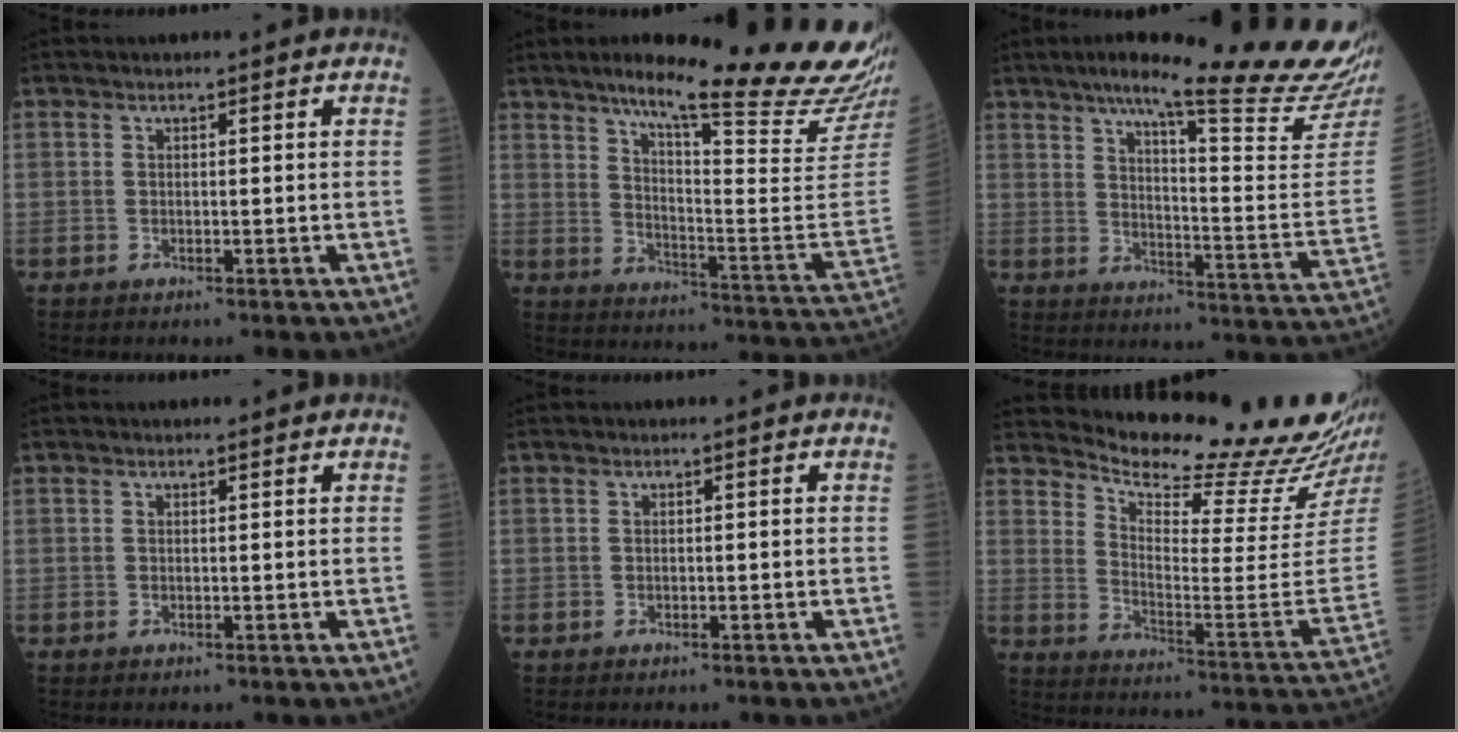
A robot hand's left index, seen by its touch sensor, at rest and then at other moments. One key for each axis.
{"total": 25.2, "fx": 19.8, "fy": 0.1, "fz": 15.6, "tx": -0.228, "ty": -0.074, "tz": 0.258}
{"total": 26.0, "fx": 20.6, "fy": 0.4, "fz": 15.9, "tx": -0.214, "ty": -0.064, "tz": 0.260}
{"total": 0.7, "fx": 0.6, "fy": 0.1, "fz": 0.1, "tx": -0.008, "ty": 0.000, "tz": 0.005}
{"total": 0.0}
{"total": 19.3, "fx": 18.4, "fy": -0.6, "fz": 5.7, "tx": -0.107, "ty": -0.117, "tz": 0.244}